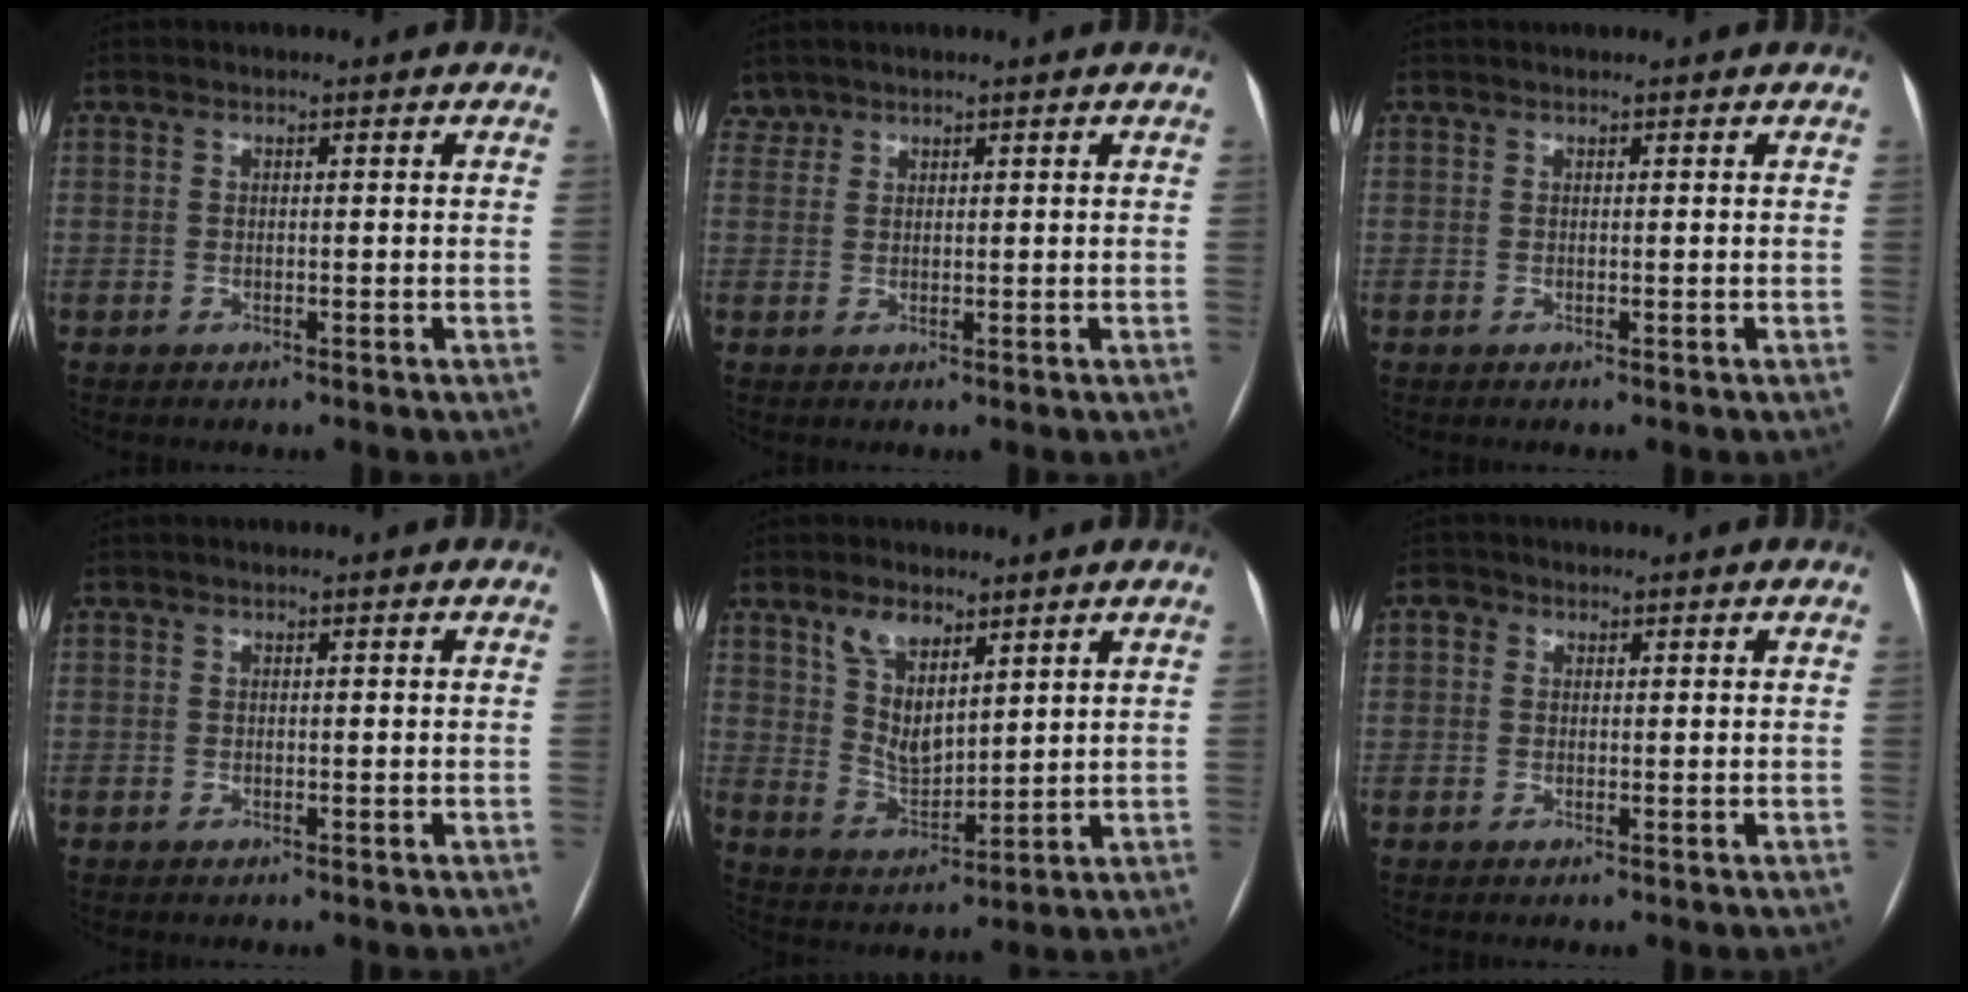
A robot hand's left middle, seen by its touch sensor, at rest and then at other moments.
{"total": 1.5, "force": [1.4, 0.5, -0.4], "torque": [0.007, 0.011, 0.027]}
{"total": 0.6, "force": [0.6, 0.1, 0.1], "torque": [-0.005, 0.014, 0.008]}
{"total": 0.0}
{"total": 7.7, "force": [4.8, 3.5, 4.9], "torque": [-0.096, -0.004, 0.100]}
{"total": 1.5, "force": [0.5, 1.3, 0.5], "torque": [-0.006, 0.008, 0.004]}